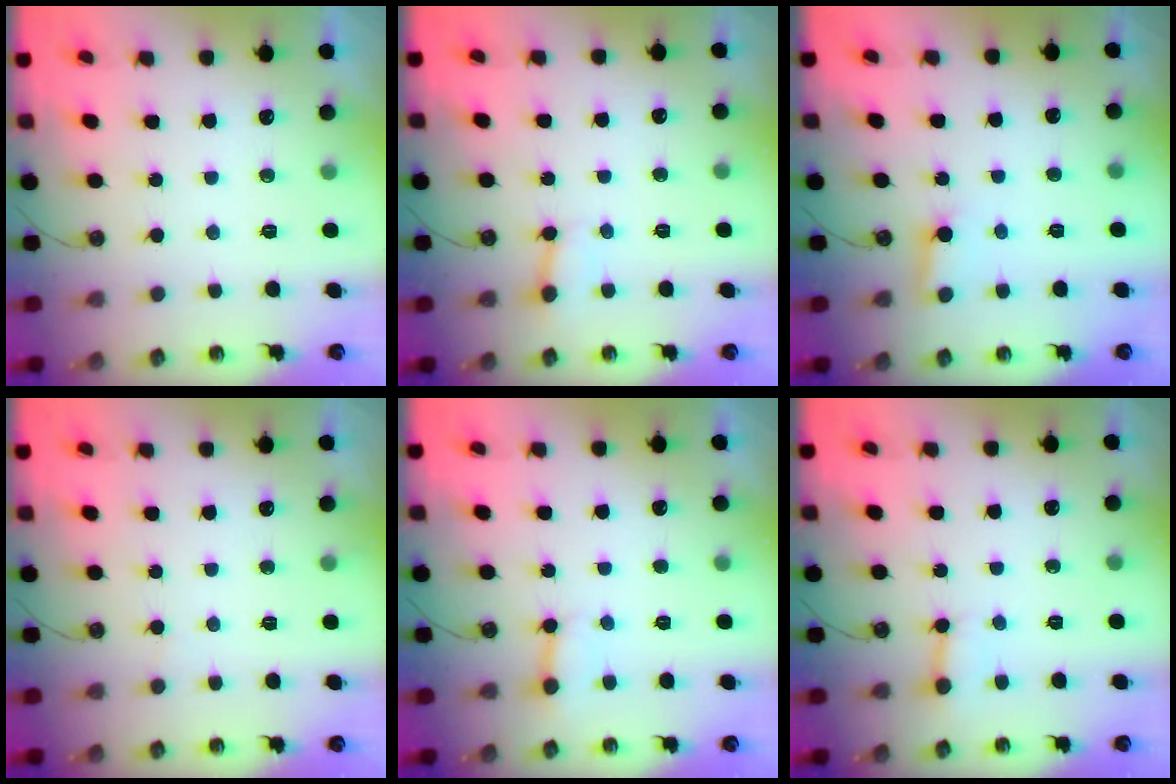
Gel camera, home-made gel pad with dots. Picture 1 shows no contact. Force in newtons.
{"total": 3.0, "press": 2.9, "slide": 0.4}
{"total": 2.8, "press": 2.8, "slide": 0.3}
{"total": 2.5, "press": 2.5, "slide": 0.3}
{"total": 3.6, "press": 3.6, "slide": 0.4}
{"total": 3.0, "press": 2.9, "slide": 0.5}